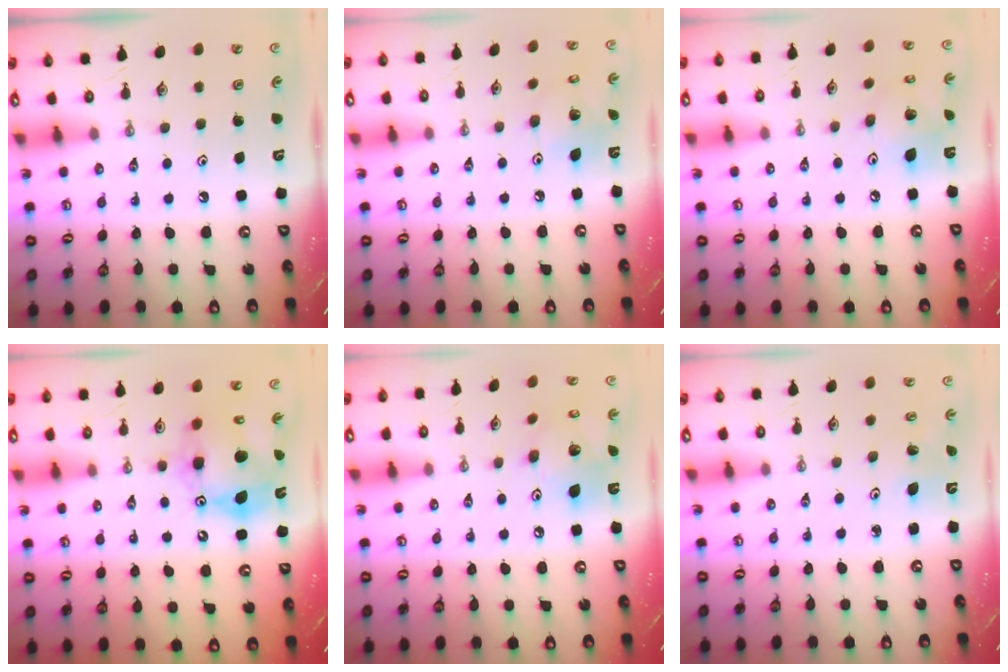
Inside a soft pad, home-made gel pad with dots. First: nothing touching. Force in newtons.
{"total": 7.8, "press": 7.8, "slide": 0.2}
{"total": 13.9, "press": 13.8, "slide": 2.2}
{"total": 13.4, "press": 13.3, "slide": 1.2}
{"total": 15.6, "press": 15.4, "slide": 2.8}
{"total": 2.8, "press": 2.5, "slide": 1.3}